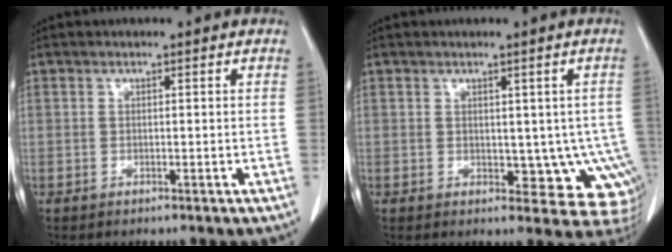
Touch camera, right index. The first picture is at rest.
{"total": 7.6, "force": [-0.8, 4.6, 6.1], "torque": [-0.045, 0.002, -0.001]}